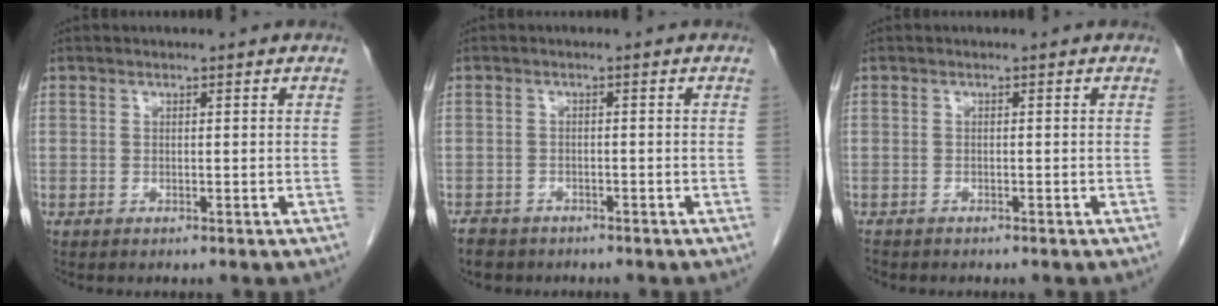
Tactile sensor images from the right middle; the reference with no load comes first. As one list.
[{"total": 4.0, "force": [-3.2, 2.2, 0.9], "torque": [-0.019, 0.000, -0.049]}, {"total": 2.1, "force": [-1.8, 0.9, 0.7], "torque": [-0.014, -0.004, -0.024]}]